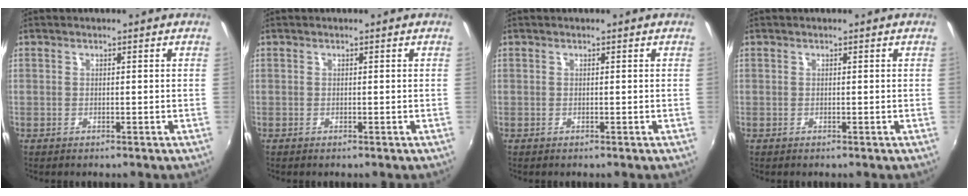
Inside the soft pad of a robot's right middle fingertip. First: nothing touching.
{"total": 0.0}
{"total": 0.0}
{"total": 0.0}